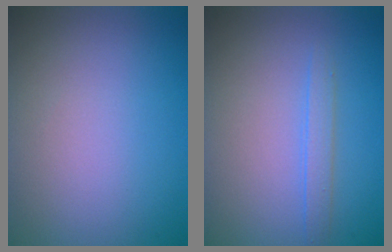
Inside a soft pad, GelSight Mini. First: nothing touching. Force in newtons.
{"total": 1.4, "press": 1.4, "slide": 0.0}